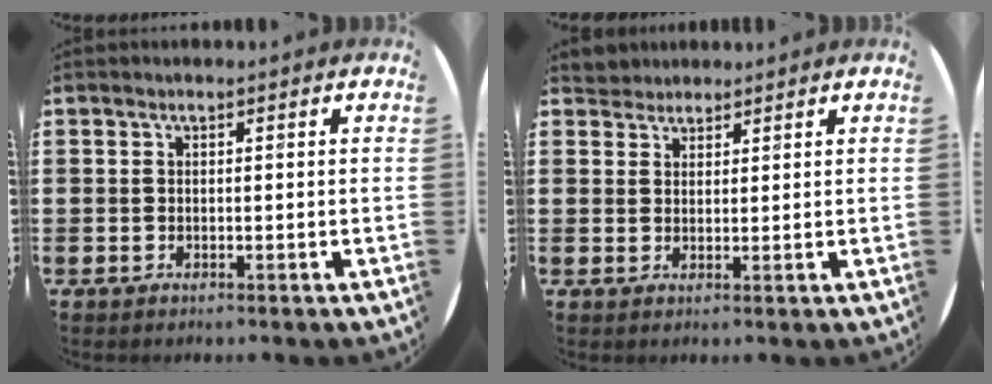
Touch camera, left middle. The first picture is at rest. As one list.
[{"total": 2.4, "force": [2.2, 0.8, -0.3], "torque": [0.002, 0.004, 0.044]}]